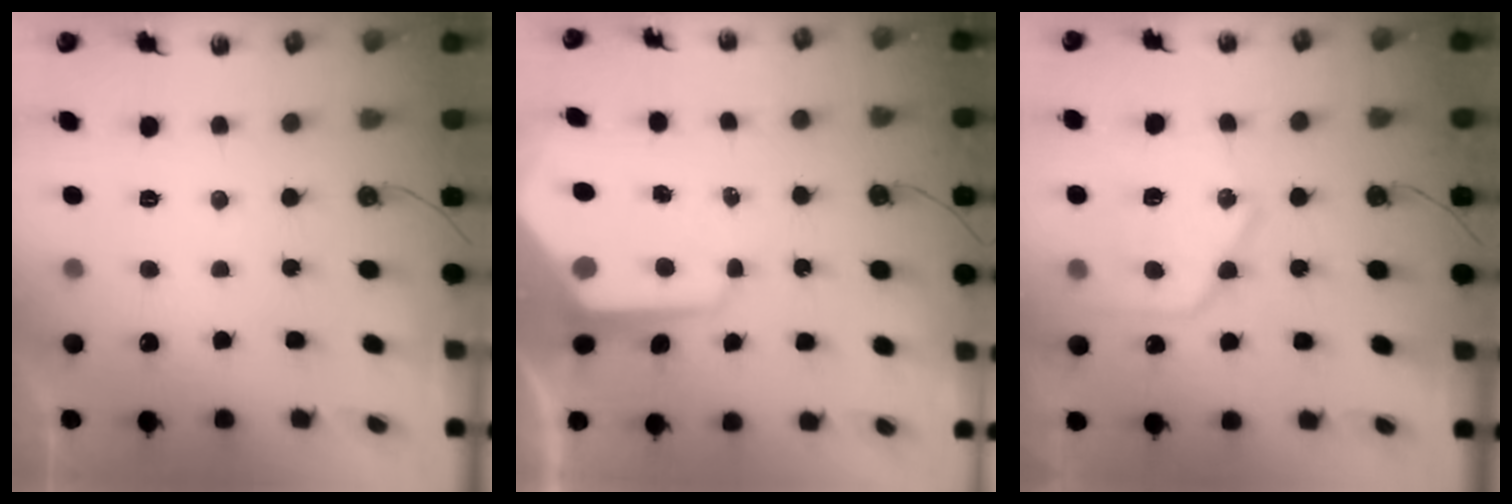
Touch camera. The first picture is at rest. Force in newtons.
{"total": 10.2, "press": 10.2, "slide": 0.8}
{"total": 18.1, "press": 18.0, "slide": 1.4}